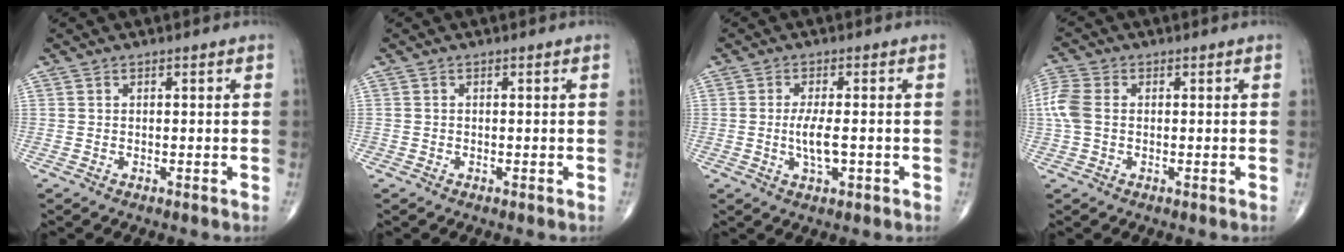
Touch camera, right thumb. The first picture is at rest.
{"total": 0.0}
{"total": 4.7, "force": [-0.7, 1.5, 4.4], "torque": [-0.087, -0.007, -0.014]}
{"total": 5.7, "force": [0.1, 4.0, 4.2], "torque": [-0.120, 0.013, -0.003]}